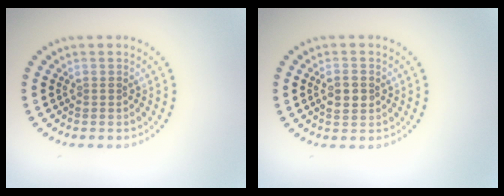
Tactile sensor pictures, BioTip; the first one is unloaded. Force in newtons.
{"total": 2.1, "press": 2.1, "slide": 0.1}